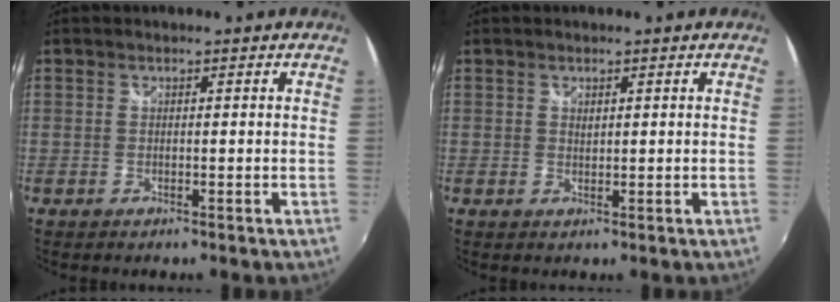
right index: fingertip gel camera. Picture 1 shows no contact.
{"total": 1.0, "force": [0.5, 0.6, 0.5], "torque": [-0.007, 0.001, 0.009]}